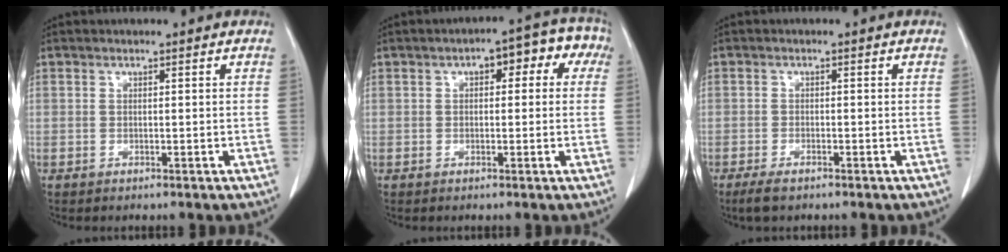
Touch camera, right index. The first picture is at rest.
{"total": 7.6, "force": [2.4, 3.6, 6.3], "torque": [-0.067, 0.046, 0.022]}
{"total": 2.7, "force": [-2.0, 0.7, 1.7], "torque": [-0.039, -0.006, -0.034]}